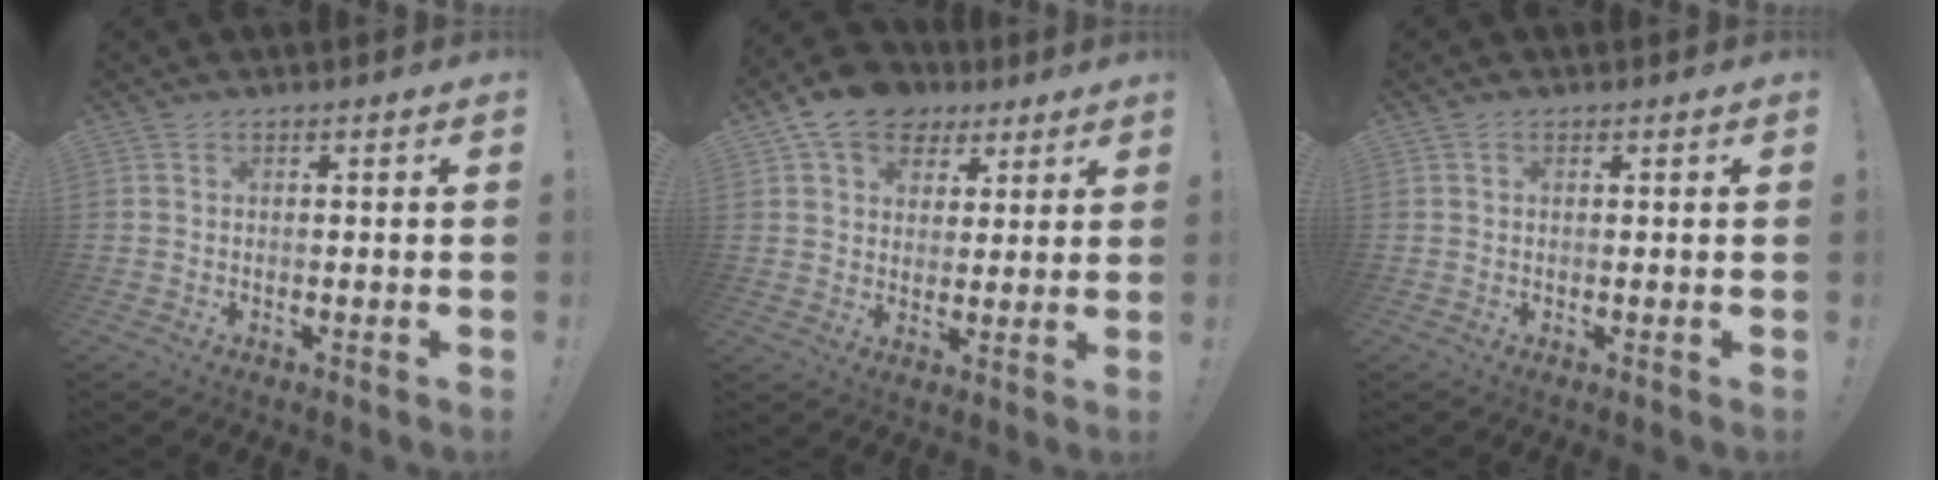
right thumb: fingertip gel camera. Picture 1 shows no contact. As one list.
[{"total": 13.0, "force": [7.6, 9.1, 5.4], "torque": [-0.085, -0.037, 0.145]}, {"total": 0.7, "force": [0.4, 0.6, 0.3], "torque": [0.002, 0.000, 0.005]}]